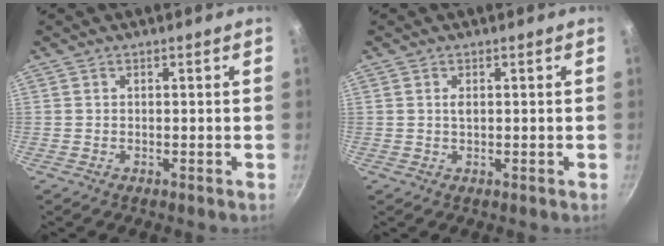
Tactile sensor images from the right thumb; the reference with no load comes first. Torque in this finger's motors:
{"motor_torque": [0.12, 0.27, 0.33, 0.42, -0.04]}